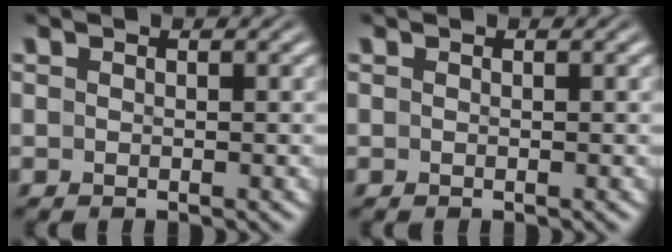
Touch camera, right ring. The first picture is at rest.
{"total": 0.0}